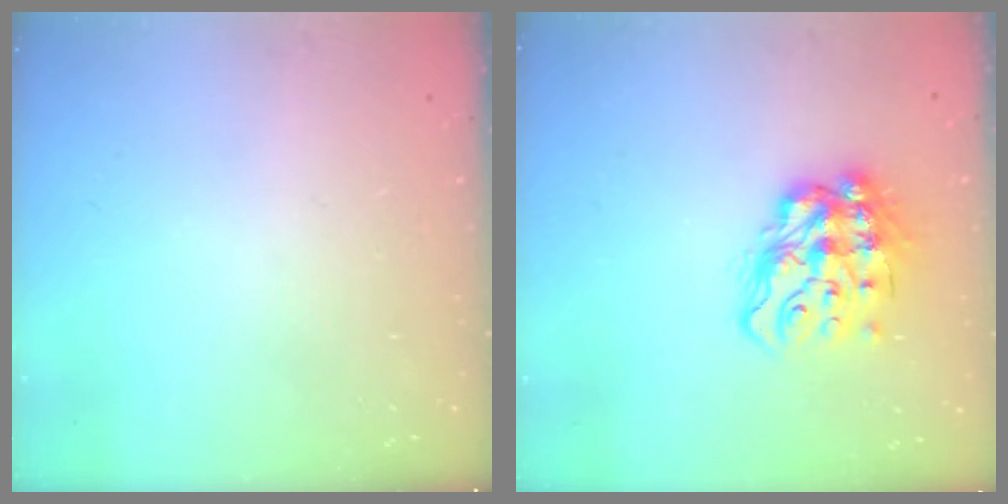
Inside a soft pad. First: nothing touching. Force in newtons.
{"total": 14.4, "press": 14.3, "slide": 1.5}